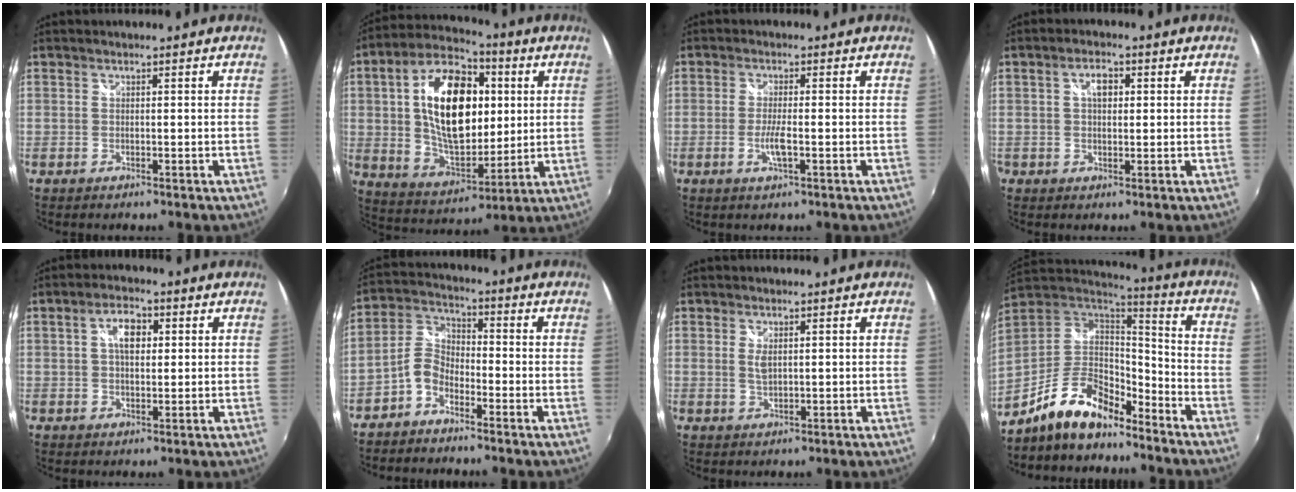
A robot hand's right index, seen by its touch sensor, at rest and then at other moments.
{"total": 20.5, "force": [3.6, 11.3, 16.7], "torque": [-0.304, 0.031, 0.072]}
{"total": 3.6, "force": [-1.2, 0.4, 3.3], "torque": [-0.068, -0.006, -0.025]}
{"total": 3.4, "force": [0.8, 2.0, 2.6], "torque": [-0.045, 0.013, 0.017]}
{"total": 5.3, "force": [1.5, 2.8, 4.3], "torque": [-0.074, 0.016, 0.029]}
{"total": 5.6, "force": [-3.6, 3.2, 2.8], "torque": [-0.070, 0.019, -0.081]}
{"total": 2.3, "force": [0.5, 1.1, 1.9], "torque": [-0.035, -0.003, 0.010]}
{"total": 15.3, "force": [-11.5, 5.9, 8.3], "torque": [-0.186, 0.002, -0.207]}